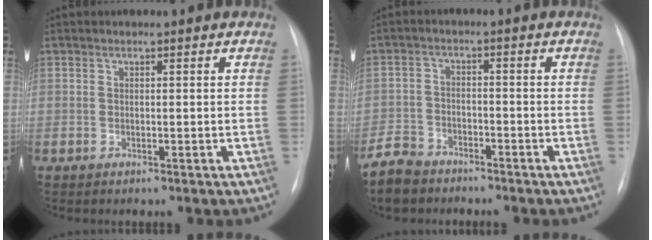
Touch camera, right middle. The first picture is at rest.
{"total": 5.9, "force": [-5.1, 2.7, 1.2], "torque": [-0.035, -0.010, -0.099]}